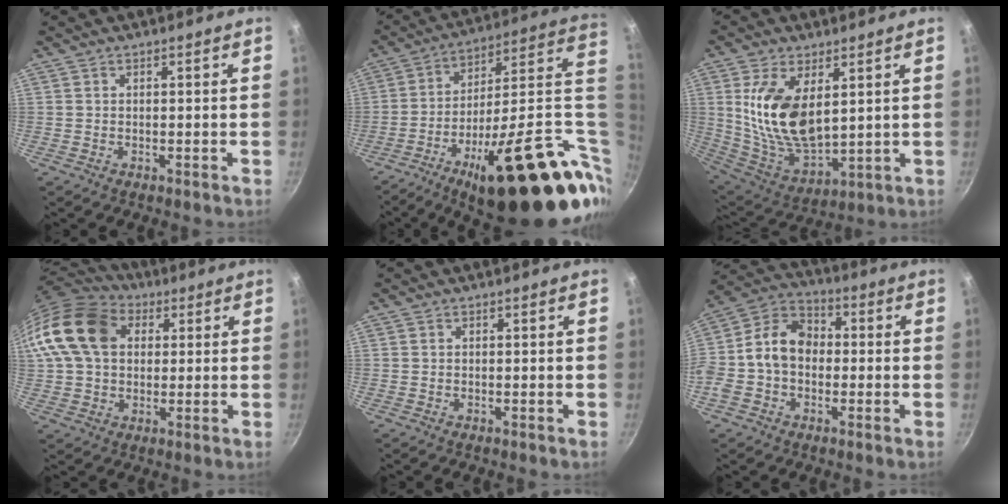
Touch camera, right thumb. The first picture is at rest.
{"total": 35.2, "force": [-7.5, 12.3, 32.1], "torque": [-0.426, 0.031, -0.112]}
{"total": 16.1, "force": [4.0, 8.6, 13.1], "torque": [-0.237, -0.036, 0.091]}
{"total": 16.8, "force": [4.0, 12.4, 10.5], "torque": [-0.187, 0.021, 0.059]}
{"total": 0.0}
{"total": 11.9, "force": [-0.8, 9.1, 7.6], "torque": [-0.105, 0.038, -0.040]}